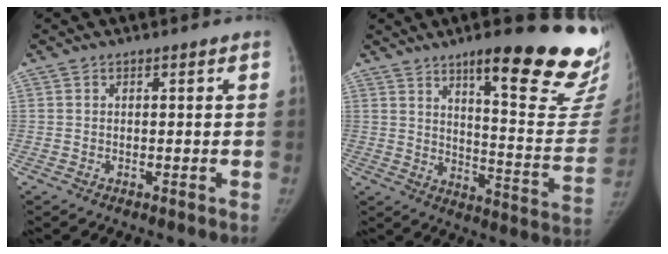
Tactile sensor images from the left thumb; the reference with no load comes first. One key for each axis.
{"total": 25.7, "fx": 17.2, "fy": 5.4, "fz": 18.3, "tx": -0.200, "ty": -0.106, "tz": 0.231}